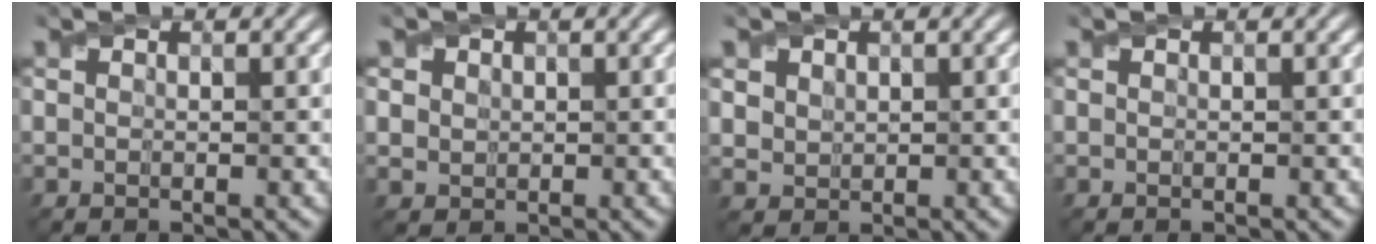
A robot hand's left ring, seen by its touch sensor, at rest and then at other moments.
{"total": 2.0, "force": [0.9, 1.7, 0.7], "torque": [-0.021, 0.000, 0.025]}
{"total": 1.9, "force": [1.0, 1.5, 0.6], "torque": [-0.019, -0.005, 0.030]}
{"total": 0.0}